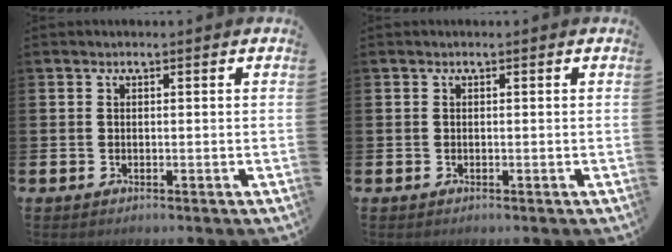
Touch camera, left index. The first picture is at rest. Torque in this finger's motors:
{"motor_torque": [-0.10, 0.09, 0.00, 0.00]}